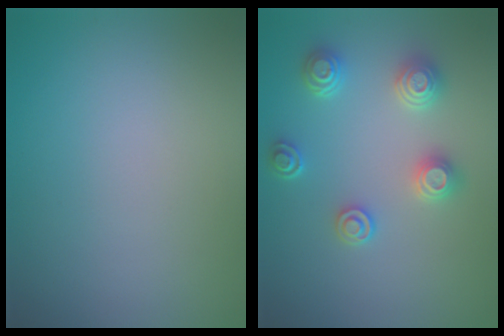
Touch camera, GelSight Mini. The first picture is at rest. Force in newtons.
{"total": 3.3, "press": 3.1, "slide": 1.3}